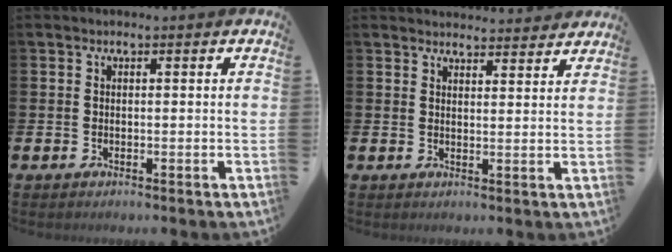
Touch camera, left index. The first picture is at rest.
{"total": 3.3, "force": [3.3, 0.4, -0.1], "torque": [0.002, -0.022, 0.058]}